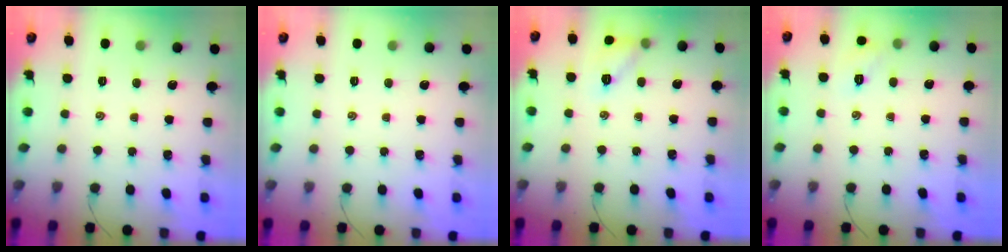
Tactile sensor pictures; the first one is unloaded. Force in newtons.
{"total": 0.0}
{"total": 8.7, "press": 8.7, "slide": 0.9}
{"total": 6.6, "press": 6.3, "slide": 1.8}